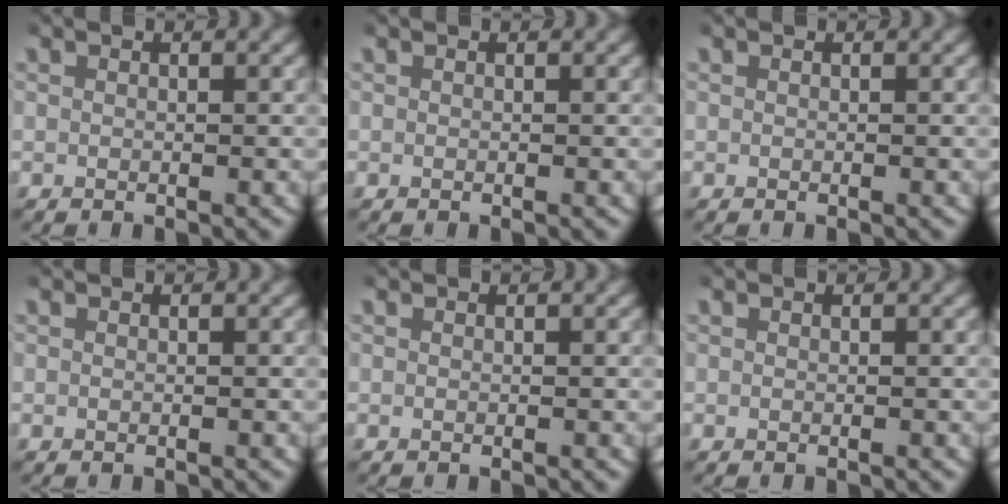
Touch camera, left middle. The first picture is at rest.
{"total": 0.0}
{"total": 0.0}
{"total": 0.0}
{"total": 0.0}
{"total": 0.0}